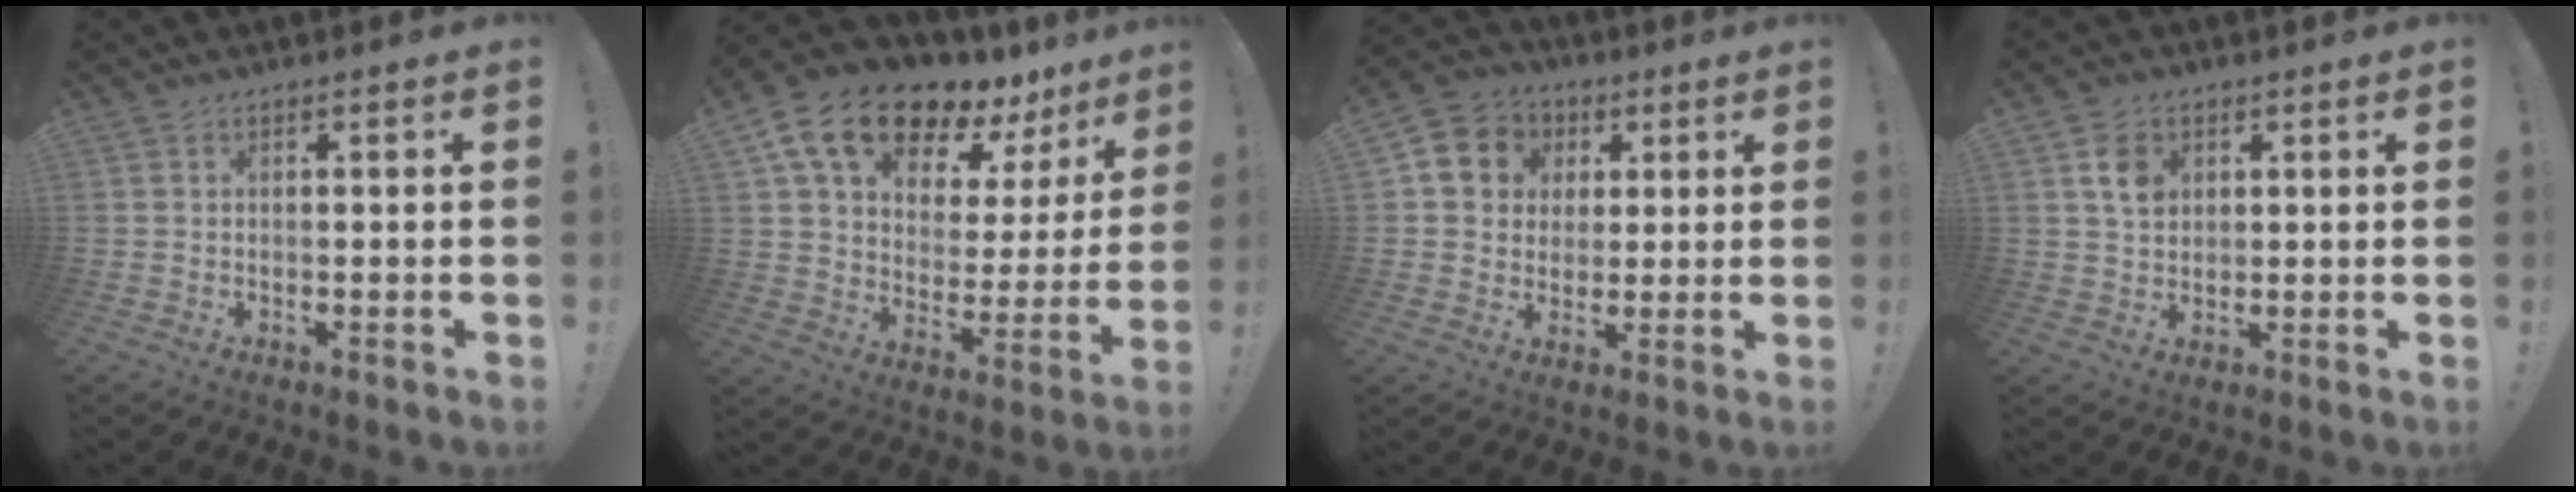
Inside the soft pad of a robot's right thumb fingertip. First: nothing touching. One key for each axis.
{"total": 17.3, "fx": 12.5, "fy": 8.2, "fz": 8.8, "tx": -0.152, "ty": -0.087, "tz": 0.223}
{"total": 9.4, "fx": 2.2, "fy": 8.7, "fz": 2.7, "tx": -0.039, "ty": 0.001, "tz": 0.049}
{"total": 6.4, "fx": 2.4, "fy": 5.0, "fz": 3.4, "tx": -0.042, "ty": 0.000, "tz": 0.043}